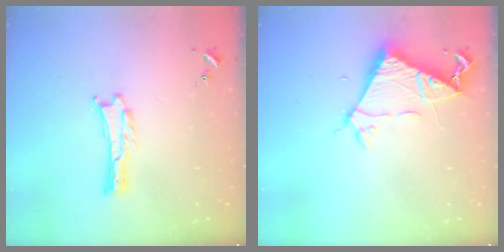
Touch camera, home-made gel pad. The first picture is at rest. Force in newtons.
{"total": 7.0, "press": 6.9, "slide": 0.6}